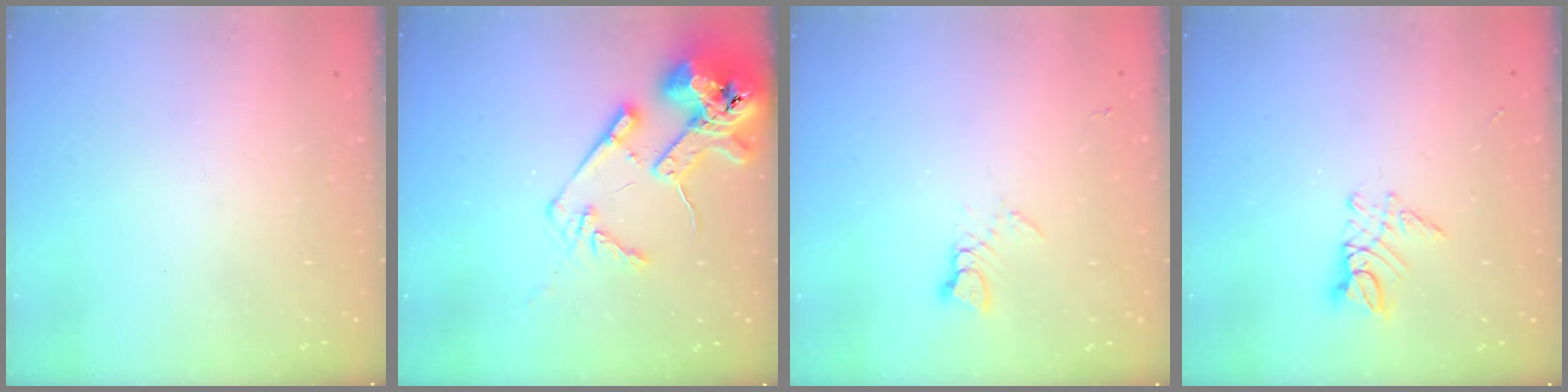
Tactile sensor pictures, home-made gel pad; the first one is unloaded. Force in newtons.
{"total": 16.2, "press": 16.1, "slide": 2.1}
{"total": 2.5, "press": 2.5, "slide": 0.3}
{"total": 7.2, "press": 7.2, "slide": 0.6}